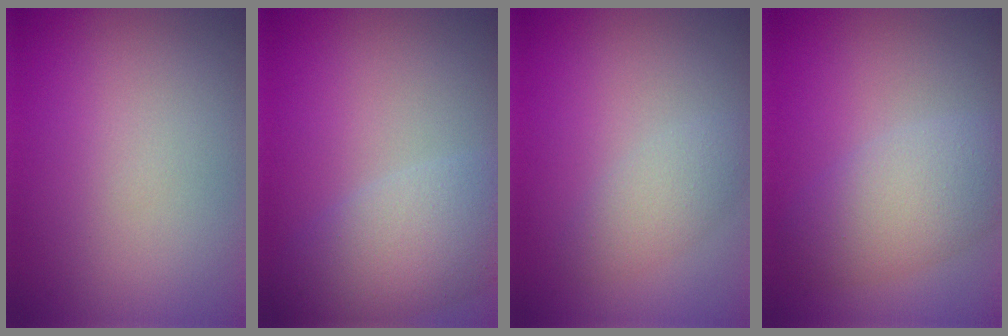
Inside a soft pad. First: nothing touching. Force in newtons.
{"total": 5.6, "press": 5.6, "slide": 0.5}
{"total": 2.1, "press": 2.1, "slide": 0.0}
{"total": 4.8, "press": 4.7, "slide": 0.2}